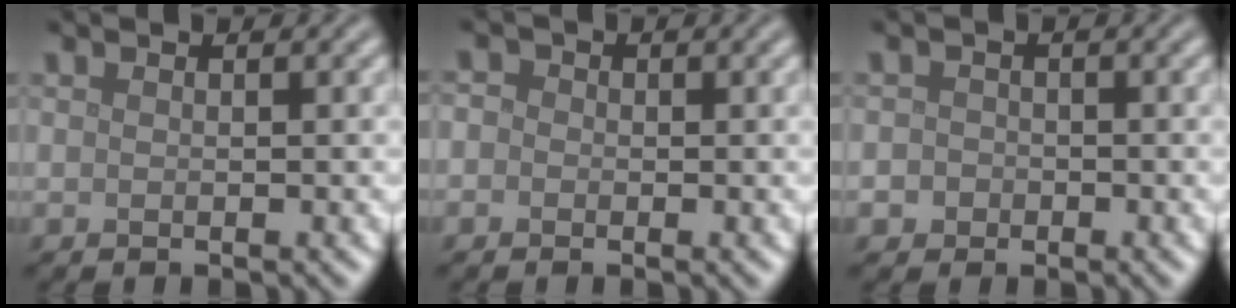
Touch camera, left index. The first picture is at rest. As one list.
[{"total": 1.6, "force": [0.1, 1.5, 0.6], "torque": [0.001, 0.004, -0.018]}, {"total": 2.2, "force": [-0.7, 2.0, 0.6], "torque": [0.006, 0.007, -0.026]}]